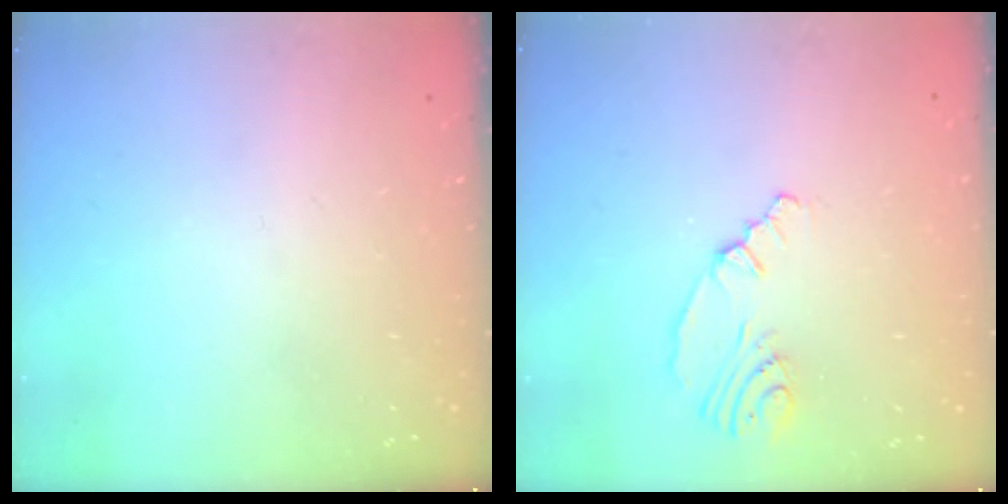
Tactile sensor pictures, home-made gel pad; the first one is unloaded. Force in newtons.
{"total": 5.6, "press": 2.6, "slide": 4.9}